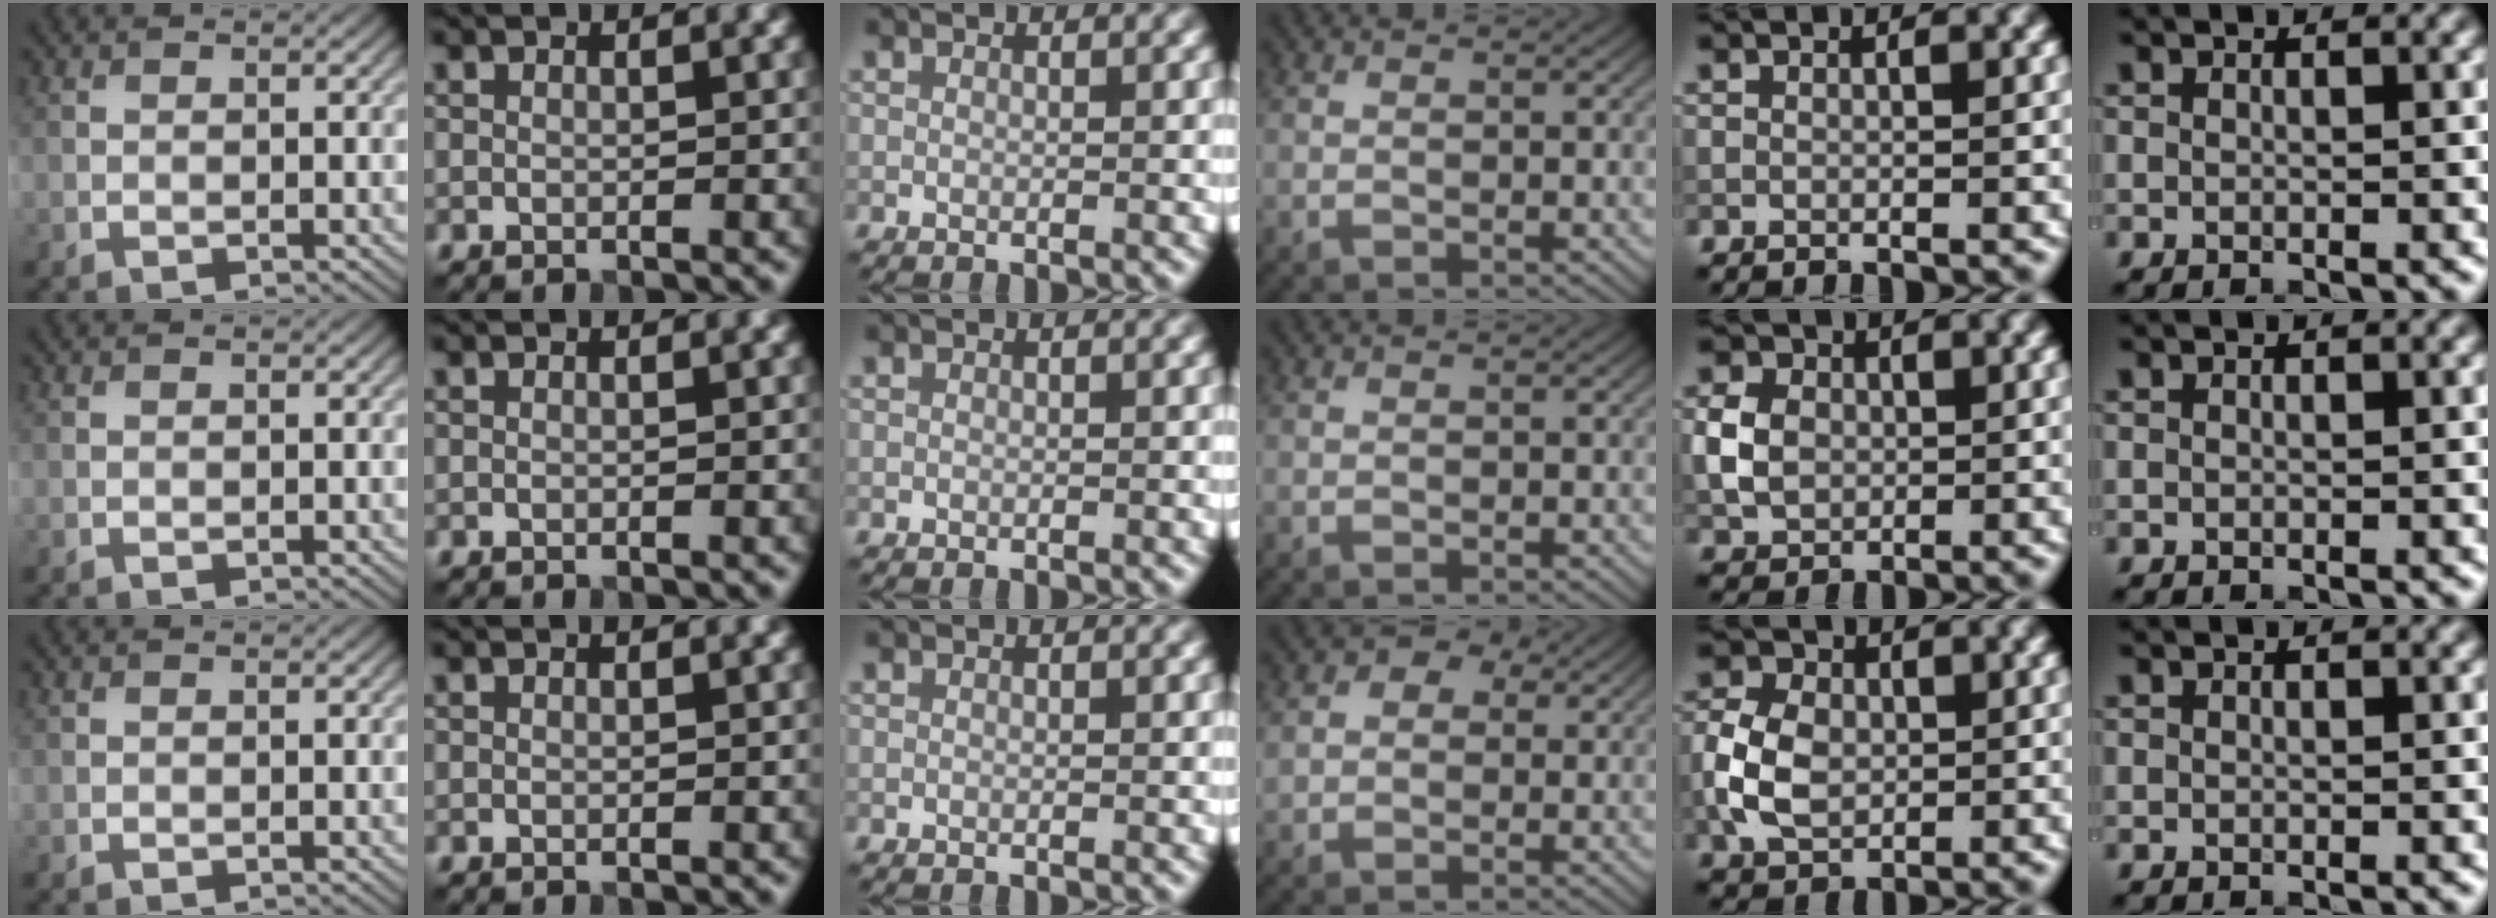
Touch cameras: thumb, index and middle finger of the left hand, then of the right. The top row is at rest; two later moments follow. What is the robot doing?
{"motion": "lift_and_place", "object": "coin"}